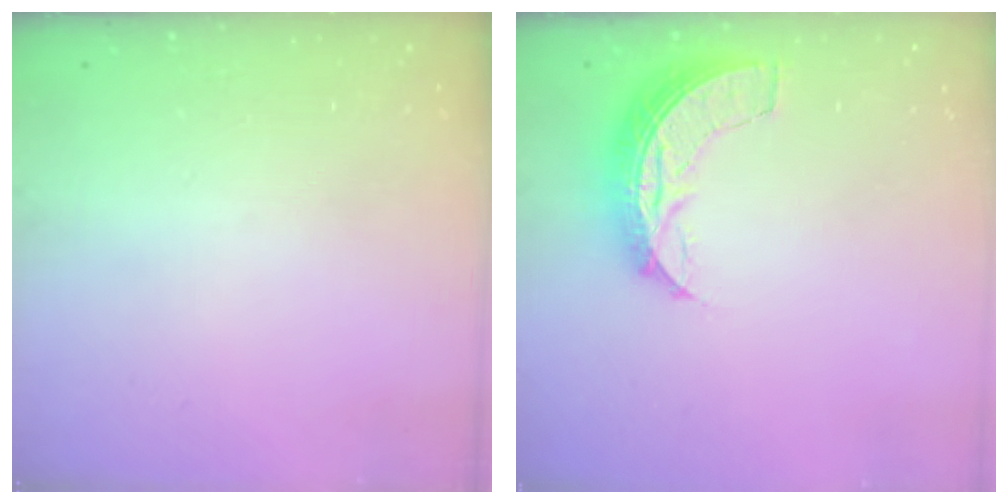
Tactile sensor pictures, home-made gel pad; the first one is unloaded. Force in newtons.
{"total": 8.1, "press": 8.1, "slide": 0.6}